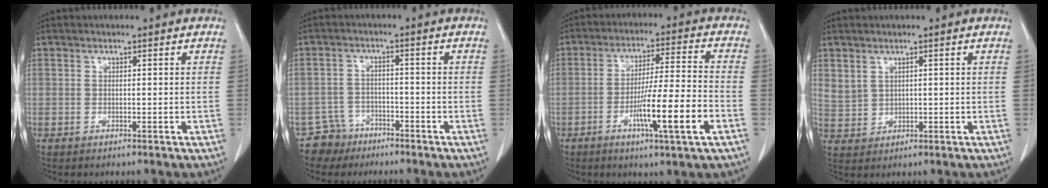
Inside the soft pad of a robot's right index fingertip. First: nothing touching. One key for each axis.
{"total": 4.5, "fx": -3.3, "fy": 3.0, "fz": -0.7, "tx": 0.018, "ty": 0.008, "tz": -0.060}
{"total": 11.5, "fx": -4.3, "fy": -0.3, "fz": 10.6, "tx": -0.184, "ty": -0.009, "tz": -0.073}
{"total": 3.6, "fx": 1.9, "fy": 2.9, "fz": 1.0, "tx": -0.021, "ty": 0.003, "tz": 0.048}